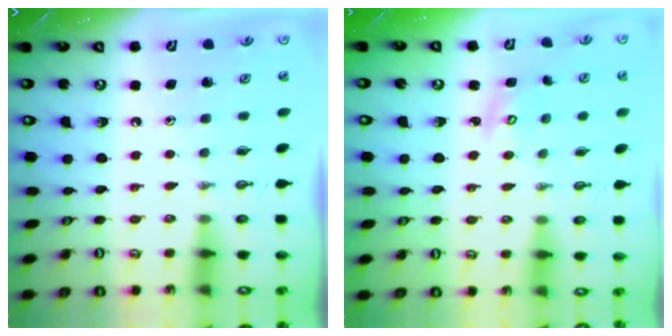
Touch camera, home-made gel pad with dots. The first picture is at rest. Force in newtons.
{"total": 2.9, "press": 2.9, "slide": 0.3}